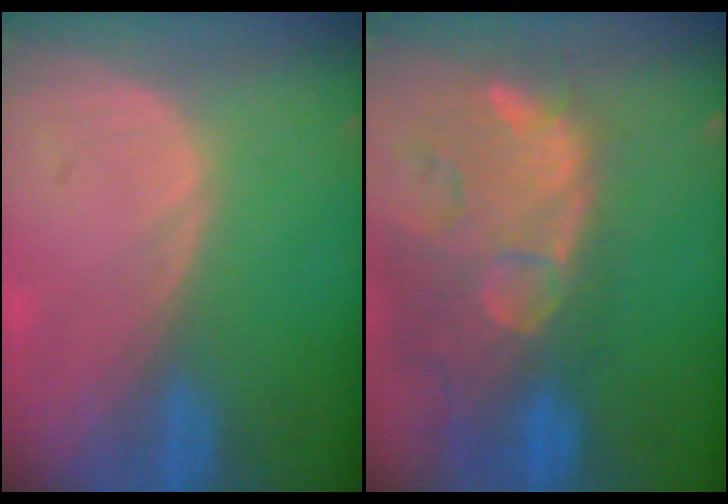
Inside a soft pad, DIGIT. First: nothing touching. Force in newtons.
{"total": 14.6, "press": 11.8, "slide": 8.6}